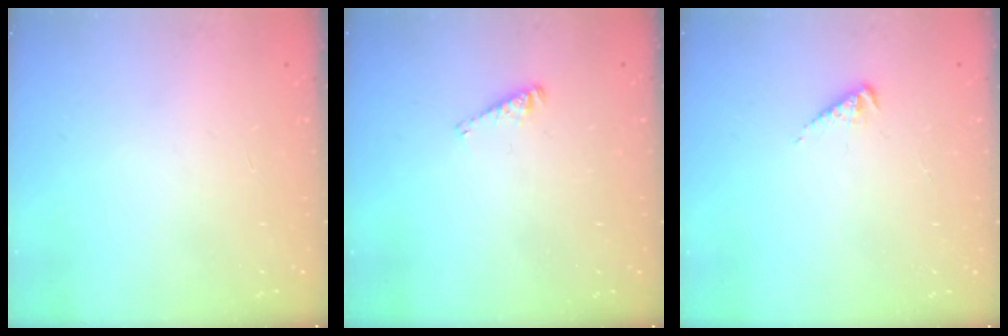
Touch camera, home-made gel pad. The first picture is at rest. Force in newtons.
{"total": 3.0, "press": 3.0, "slide": 0.3}
{"total": 2.9, "press": 2.9, "slide": 0.6}